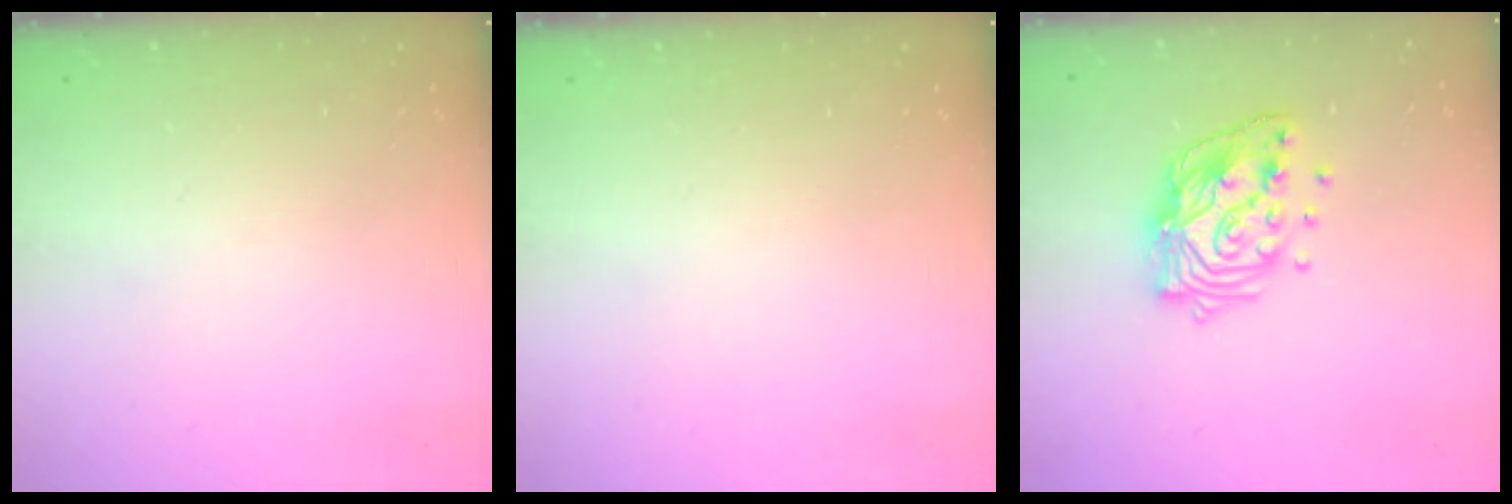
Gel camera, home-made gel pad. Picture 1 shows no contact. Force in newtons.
{"total": 0.0}
{"total": 15.9, "press": 15.8, "slide": 1.8}